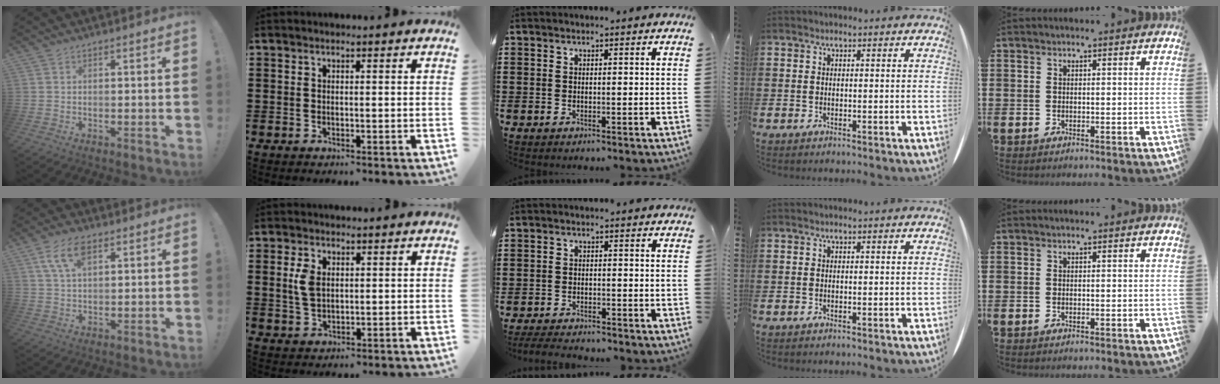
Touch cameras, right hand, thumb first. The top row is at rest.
{"thumb": {"total": 8.3, "force": [4.0, 4.0, 6.1], "torque": [-0.115, 0.001, 0.077]}, "index": {"total": 4.1, "force": [0.9, 2.5, 3.2], "torque": [-0.076, 0.007, 0.013]}, "middle": {"total": 2.3, "force": [-2.3, 0.2, 0.5], "torque": [-0.011, 0.001, -0.047]}}